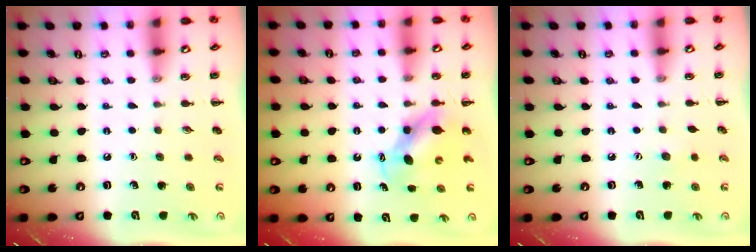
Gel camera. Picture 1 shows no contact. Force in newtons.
{"total": 6.6, "press": 6.5, "slide": 0.7}
{"total": 3.9, "press": 3.8, "slide": 0.9}